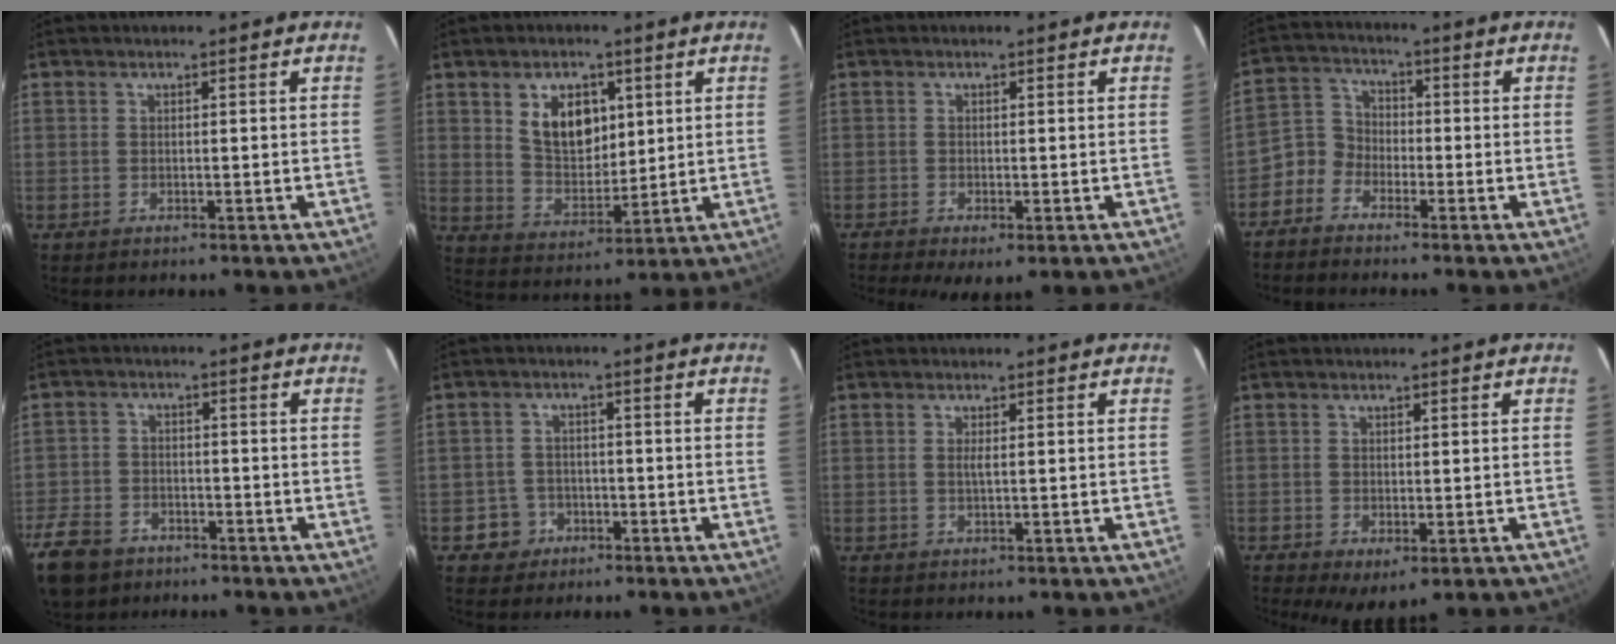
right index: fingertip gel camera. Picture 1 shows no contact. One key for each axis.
{"total": 9.7, "fx": 3.7, "fy": 6.1, "fz": 6.6, "tx": -0.112, "ty": 0.007, "tz": 0.080}
{"total": 3.6, "fx": -1.6, "fy": 1.1, "fz": 3.0, "tx": -0.060, "ty": -0.017, "tz": -0.021}
{"total": 5.3, "fx": -3.4, "fy": 3.9, "fz": 1.1, "tx": -0.026, "ty": 0.021, "tz": -0.081}
{"total": 12.6, "fx": -7.5, "fy": 8.7, "fz": 5.1, "tx": -0.157, "ty": 0.005, "tz": -0.133}
{"total": 4.7, "fx": -2.2, "fy": 4.1, "fz": -0.1, "tx": -0.006, "ty": 0.023, "tz": -0.035}
{"total": 1.0, "fx": 0.2, "fy": -0.2, "fz": 0.9, "tx": -0.017, "ty": -0.001, "tz": 0.004}
{"total": 3.9, "fx": -0.9, "fy": 2.1, "fz": 3.1, "tx": -0.057, "ty": -0.016, "tz": -0.007}